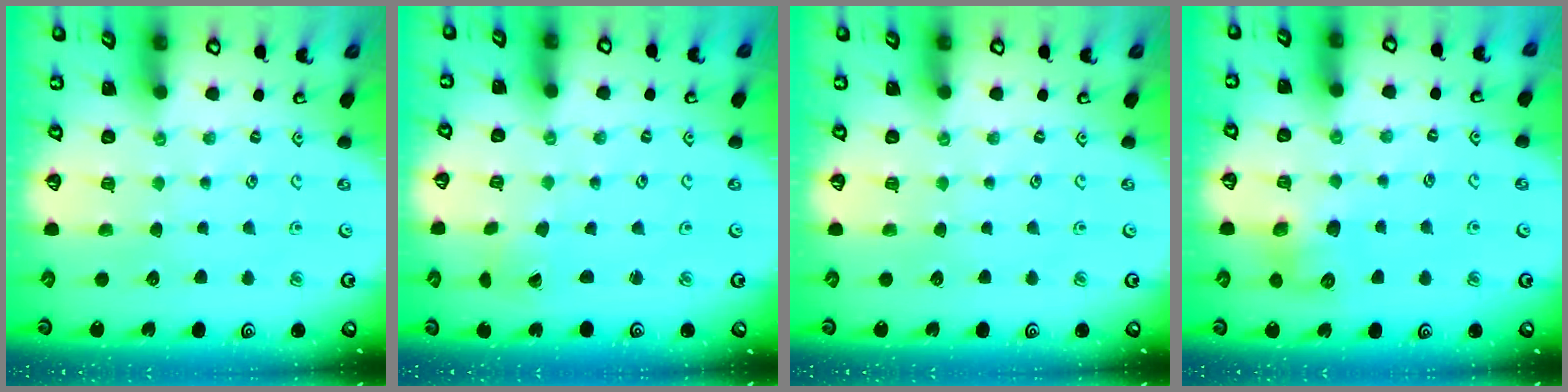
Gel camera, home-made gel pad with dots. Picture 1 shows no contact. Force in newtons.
{"total": 0.7, "press": 0.7, "slide": 0.0}
{"total": 0.0}
{"total": 8.0, "press": 8.0, "slide": 0.4}